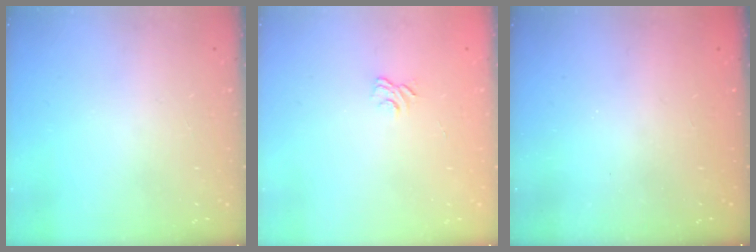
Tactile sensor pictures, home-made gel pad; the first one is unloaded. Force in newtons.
{"total": 2.9, "press": 2.6, "slide": 1.3}
{"total": 2.6, "press": 2.4, "slide": 0.8}